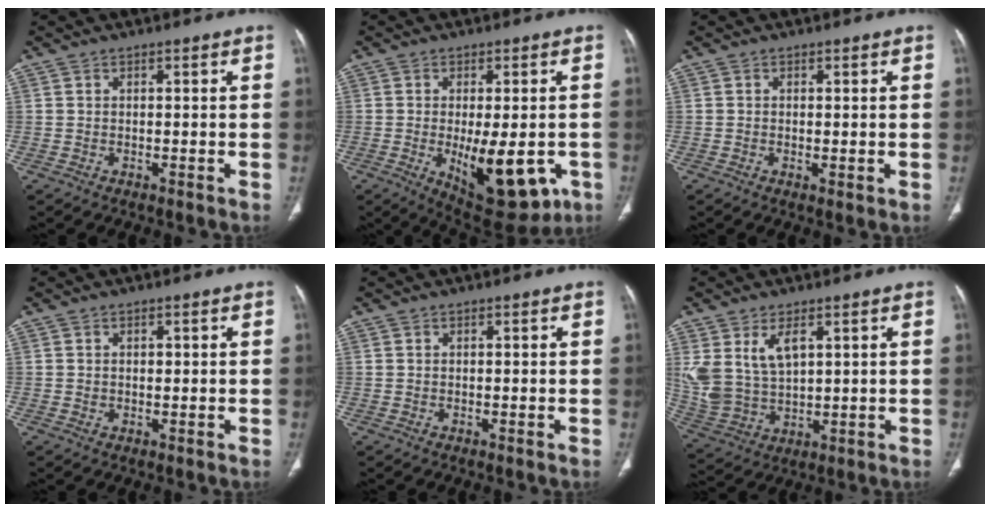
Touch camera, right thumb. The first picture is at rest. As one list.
[{"total": 16.0, "force": [-4.4, 7.2, 13.5], "torque": [-0.174, -0.013, -0.040]}, {"total": 1.0, "force": [-0.1, 0.4, 0.9], "torque": [-0.020, -0.005, -0.001]}, {"total": 0.8, "force": [0.2, 0.6, 0.4], "torque": [-0.001, -0.003, 0.005]}, {"total": 0.0}, {"total": 10.4, "force": [4.1, 6.1, 7.3], "torque": [-0.147, -0.012, 0.098]}]